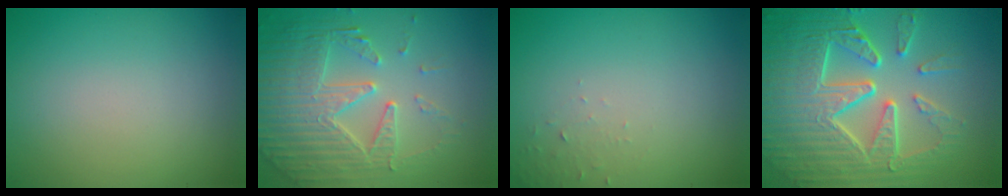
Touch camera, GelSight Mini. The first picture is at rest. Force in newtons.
{"total": 6.4, "press": 5.0, "slide": 4.0}
{"total": 1.0, "press": 0.9, "slide": 0.1}
{"total": 9.7, "press": 6.5, "slide": 7.1}